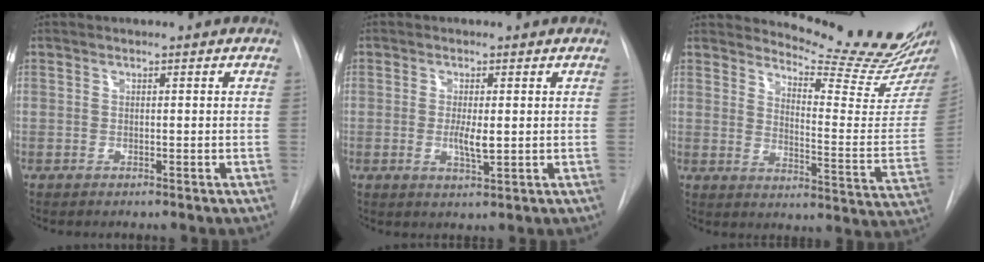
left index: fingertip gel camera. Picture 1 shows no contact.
{"total": 3.0, "force": [-0.3, 0.6, 3.0], "torque": [-0.054, -0.010, -0.005]}
{"total": 16.3, "force": [15.8, -1.2, 3.8], "torque": [-0.064, -0.142, 0.191]}